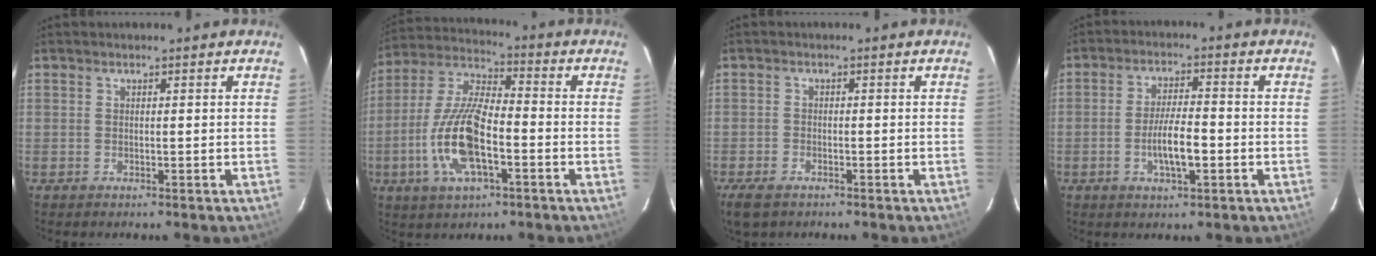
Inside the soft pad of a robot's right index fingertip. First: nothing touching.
{"total": 15.6, "force": [-4.9, 5.5, 13.8], "torque": [-0.291, -0.008, -0.098]}
{"total": 5.0, "force": [-3.3, 2.8, 2.4], "torque": [-0.064, -0.011, -0.062]}
{"total": 6.8, "force": [-2.2, 1.6, 6.2], "torque": [-0.120, -0.003, -0.036]}